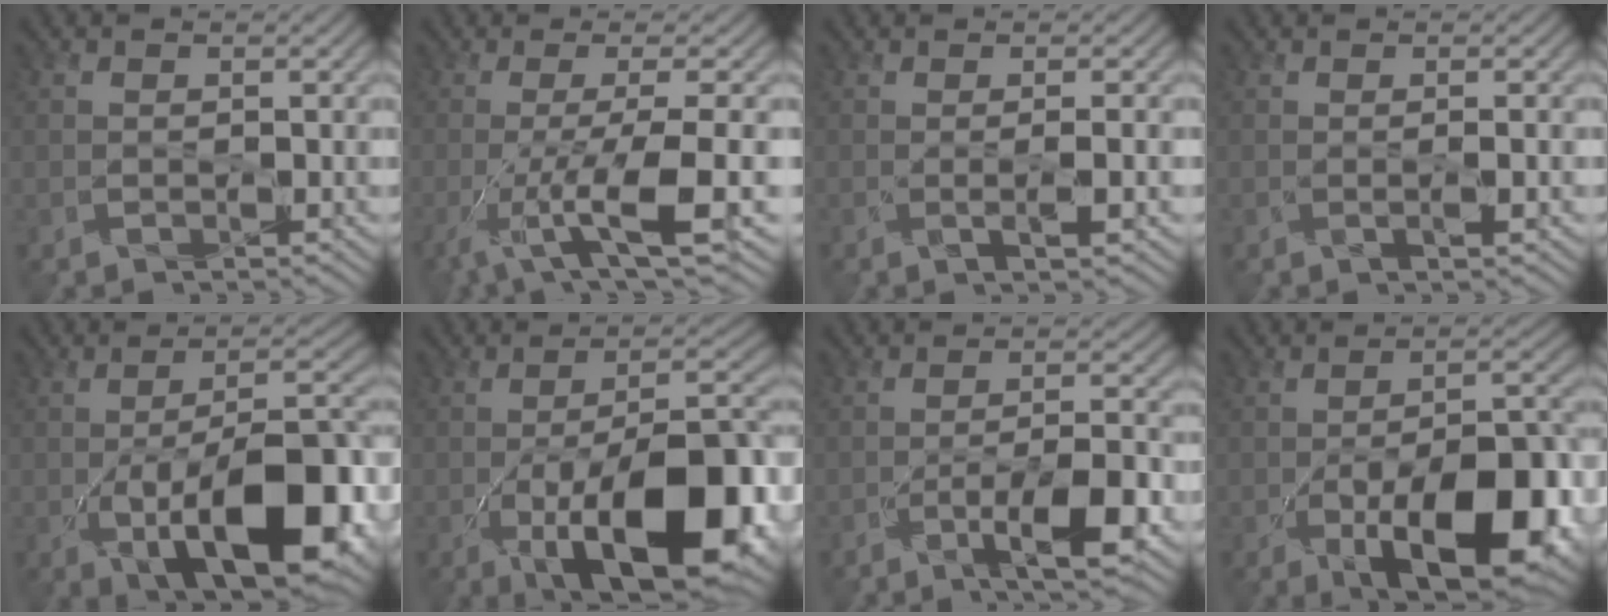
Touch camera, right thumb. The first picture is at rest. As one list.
[{"total": 9.4, "force": [-2.9, 1.8, 8.7], "torque": [-0.150, 0.000, -0.054]}, {"total": 2.4, "force": [0.0, 0.5, 2.3], "torque": [-0.040, 0.003, -0.006]}, {"total": 1.4, "force": [0.0, 0.2, 1.3], "torque": [-0.024, 0.002, -0.004]}, {"total": 15.5, "force": [-5.1, 6.5, 13.1], "torque": [-0.200, -0.016, -0.085]}, {"total": 17.0, "force": [-6.4, 6.8, 14.1], "torque": [-0.209, -0.009, -0.109]}, {"total": 7.9, "force": [-4.3, 1.9, 6.4], "torque": [-0.103, 0.002, -0.068]}, {"total": 14.2, "force": [-5.6, 6.3, 11.4], "torque": [-0.179, -0.025, -0.085]}]